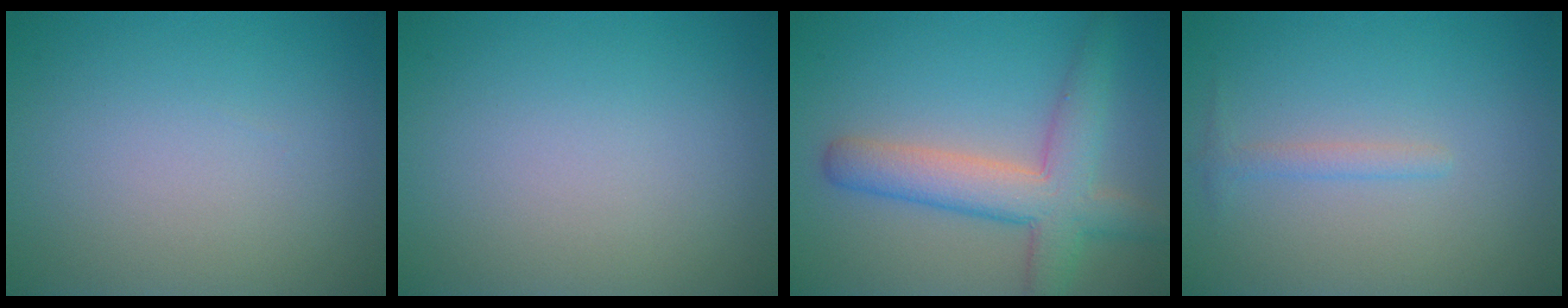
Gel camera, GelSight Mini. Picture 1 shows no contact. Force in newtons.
{"total": 0.0}
{"total": 6.1, "press": 6.1, "slide": 0.3}
{"total": 1.1, "press": 1.1, "slide": 0.0}